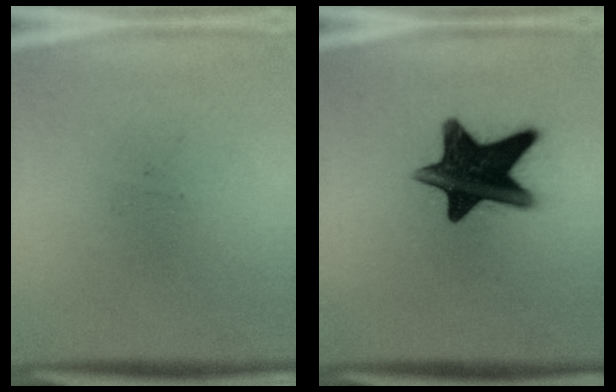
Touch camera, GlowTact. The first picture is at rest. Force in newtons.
{"total": 15.0}